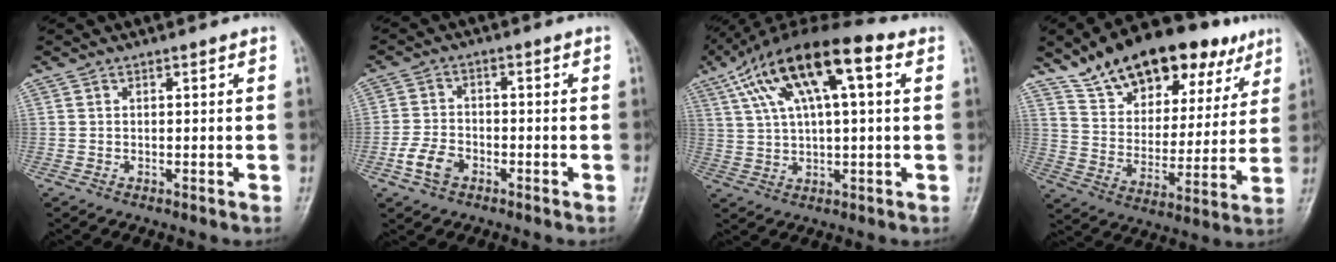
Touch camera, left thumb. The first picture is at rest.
{"total": 5.3, "force": [-2.6, 3.6, 3.0], "torque": [-0.055, 0.015, -0.051]}
{"total": 17.7, "force": [6.8, 6.3, 15.1], "torque": [-0.267, 0.023, 0.113]}
{"total": 23.6, "force": [15.2, 11.8, 13.6], "torque": [-0.172, -0.029, 0.245]}